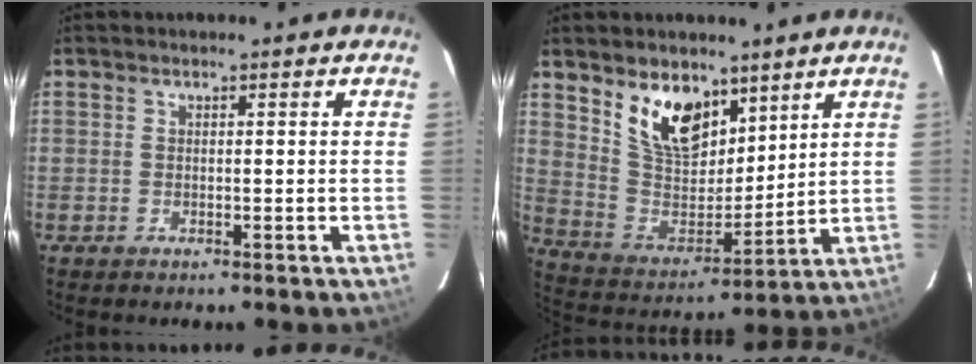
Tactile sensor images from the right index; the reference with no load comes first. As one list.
[{"total": 13.7, "force": [8.4, 7.6, 7.8], "torque": [-0.148, -0.005, 0.169]}]